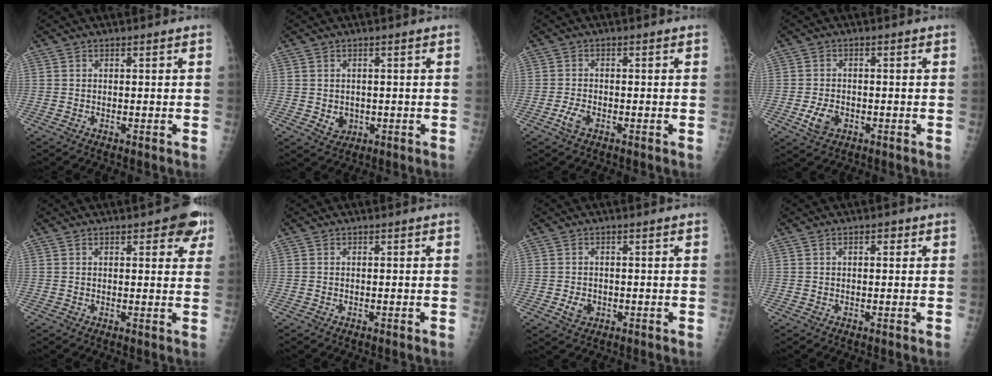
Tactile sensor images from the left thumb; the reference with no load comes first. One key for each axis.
{"total": 2.7, "fx": -0.2, "fy": 2.3, "fz": 1.3, "tx": -0.012, "ty": -0.002, "tz": 0.008}
{"total": 2.6, "fx": -1.3, "fy": 1.4, "fz": 1.8, "tx": -0.039, "ty": 0.003, "tz": -0.025}
{"total": 4.1, "fx": -1.4, "fy": 2.9, "fz": 2.6, "tx": -0.046, "ty": 0.001, "tz": -0.023}
{"total": 5.8, "fx": 3.1, "fy": 2.3, "fz": 4.3, "tx": -0.025, "ty": -0.009, "tz": 0.029}
{"total": 0.0}
{"total": 2.7, "fx": -0.7, "fy": 2.2, "fz": 1.4, "tx": -0.017, "ty": 0.001, "tz": -0.005}
{"total": 1.4, "fx": 0.6, "fy": 0.8, "fz": 1.0, "tx": -0.010, "ty": 0.002, "tz": 0.008}